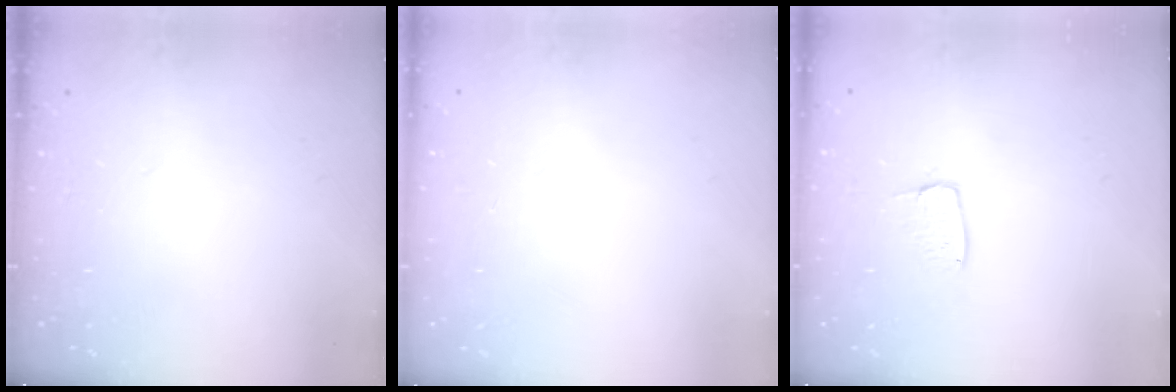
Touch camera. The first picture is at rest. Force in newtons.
{"total": 0.0}
{"total": 4.3, "press": 4.3, "slide": 0.2}